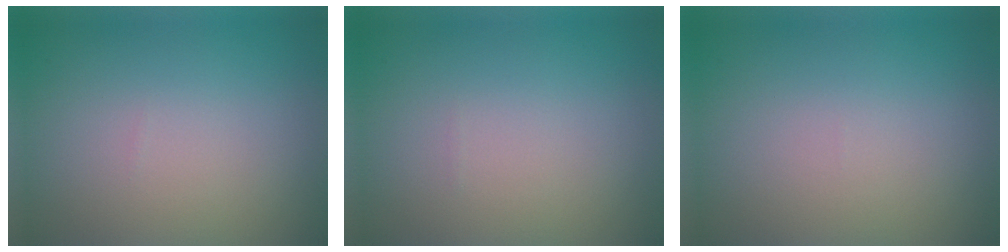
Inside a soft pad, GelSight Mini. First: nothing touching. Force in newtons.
{"total": 0.0}
{"total": 0.0}